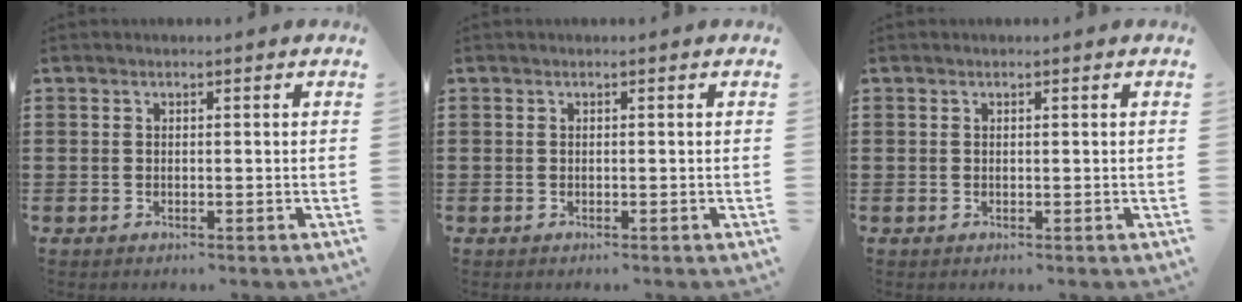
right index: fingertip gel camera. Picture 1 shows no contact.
{"total": 0.0}
{"total": 0.0}